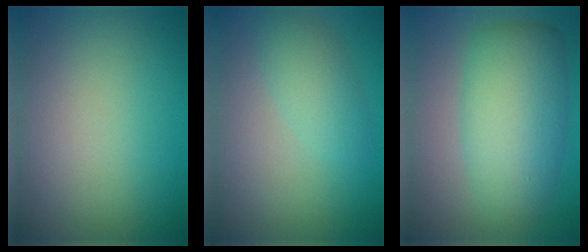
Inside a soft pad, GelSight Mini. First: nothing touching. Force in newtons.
{"total": 2.5, "press": 2.5, "slide": 0.0}
{"total": 7.4, "press": 7.4, "slide": 0.1}